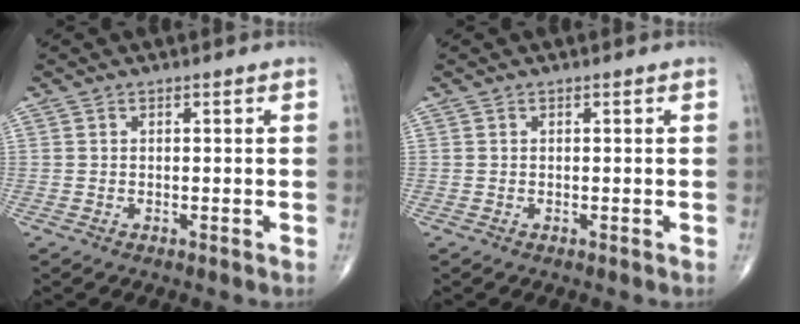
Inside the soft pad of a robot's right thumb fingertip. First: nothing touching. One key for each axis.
{"total": 0.0}